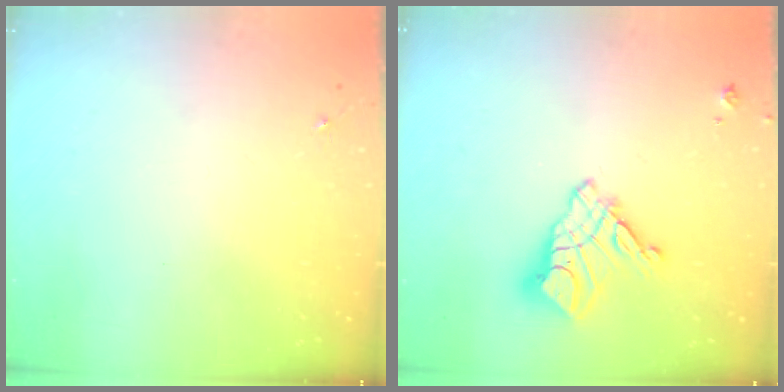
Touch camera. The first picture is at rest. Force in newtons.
{"total": 12.6, "press": 12.5, "slide": 1.1}